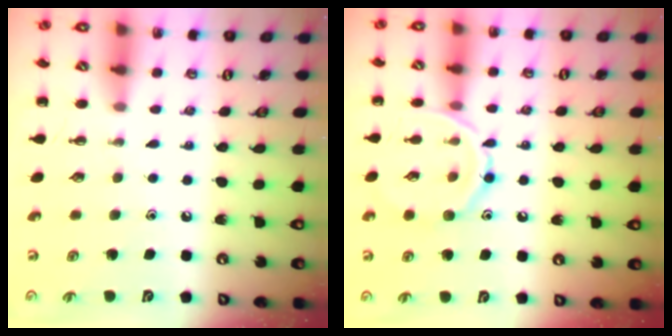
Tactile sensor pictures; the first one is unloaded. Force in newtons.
{"total": 11.3, "press": 11.3, "slide": 0.6}